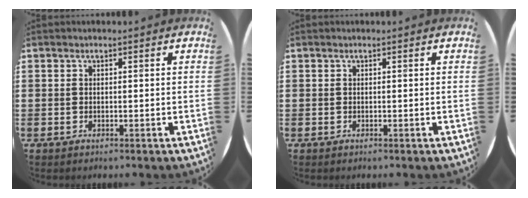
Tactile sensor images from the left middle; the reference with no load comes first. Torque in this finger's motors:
{"motor_torque": [-0.03, 0.03, 0.00, 0.00]}